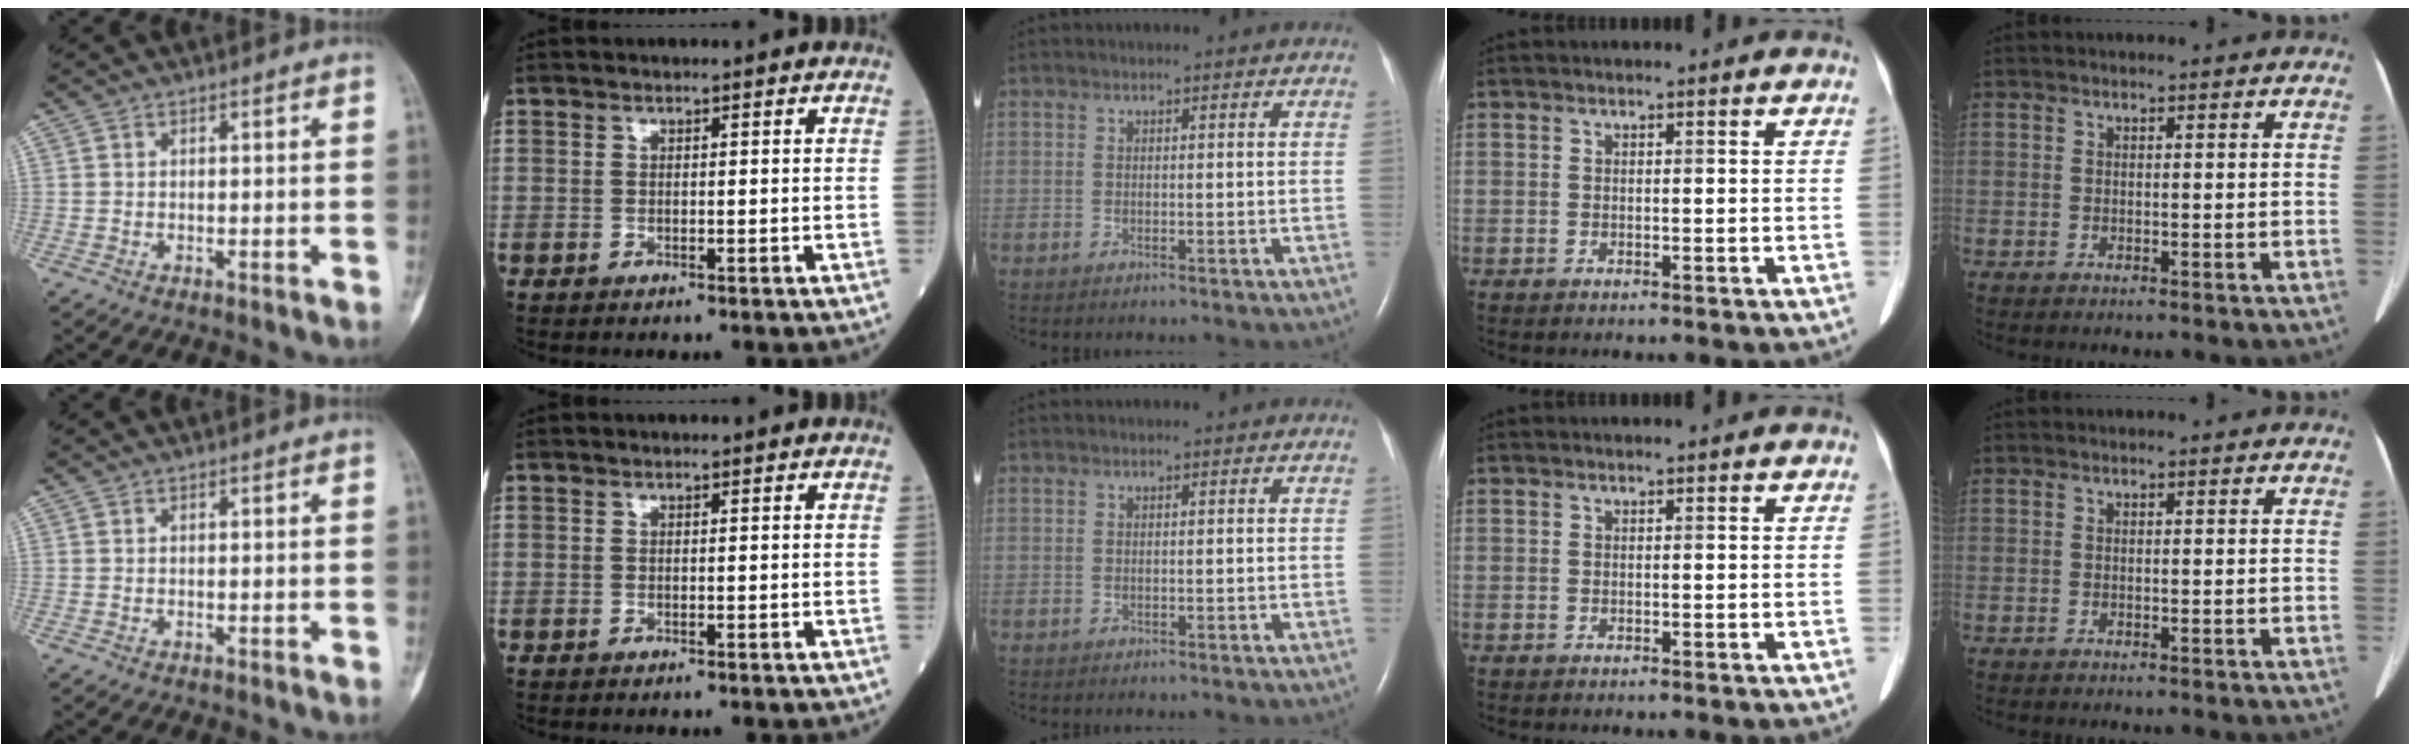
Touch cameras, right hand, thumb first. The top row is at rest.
{}